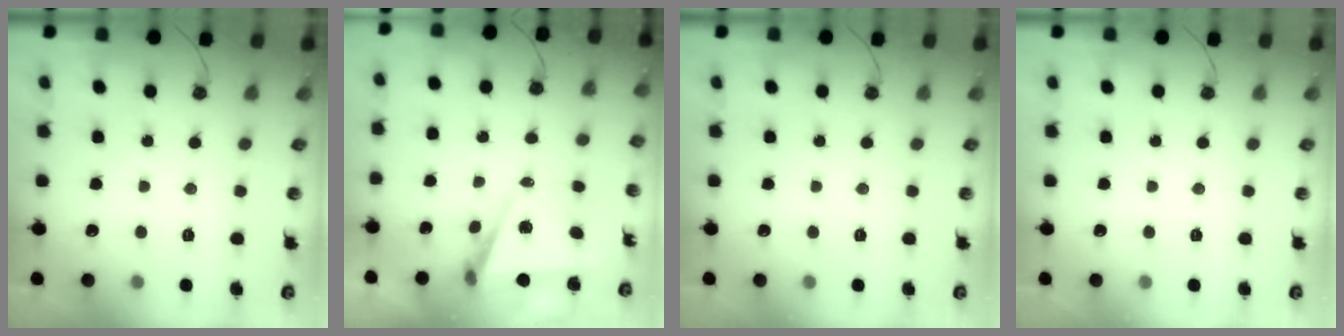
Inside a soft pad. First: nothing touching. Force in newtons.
{"total": 7.1, "press": 5.7, "slide": 4.3}
{"total": 0.0}
{"total": 0.0}